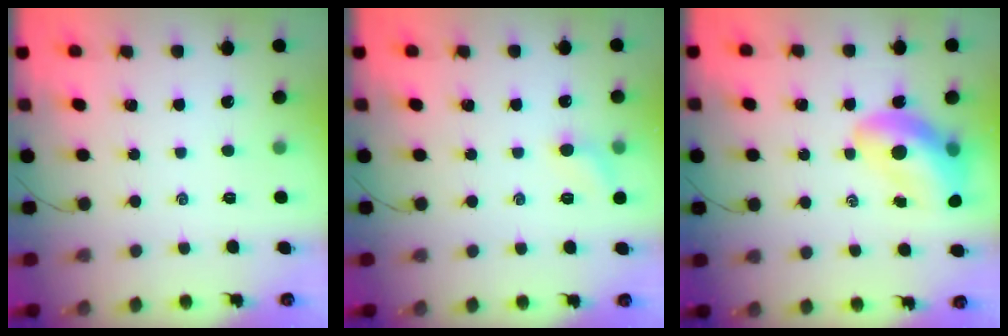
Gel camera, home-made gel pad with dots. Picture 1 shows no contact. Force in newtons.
{"total": 5.3, "press": 5.1, "slide": 1.7}
{"total": 14.2, "press": 13.6, "slide": 4.1}